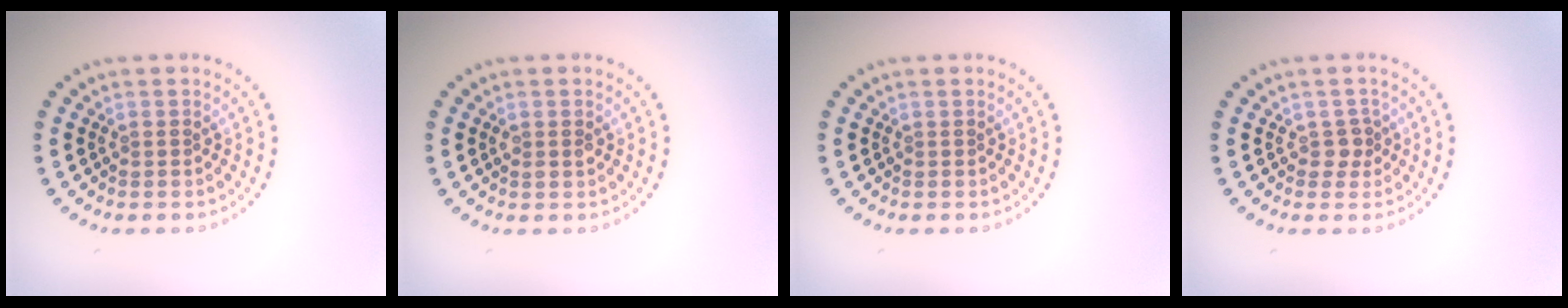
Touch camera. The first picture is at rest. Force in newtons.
{"total": 1.1, "press": 1.1, "slide": 0.2}
{"total": 0.0}
{"total": 1.4, "press": 1.1, "slide": 0.8}